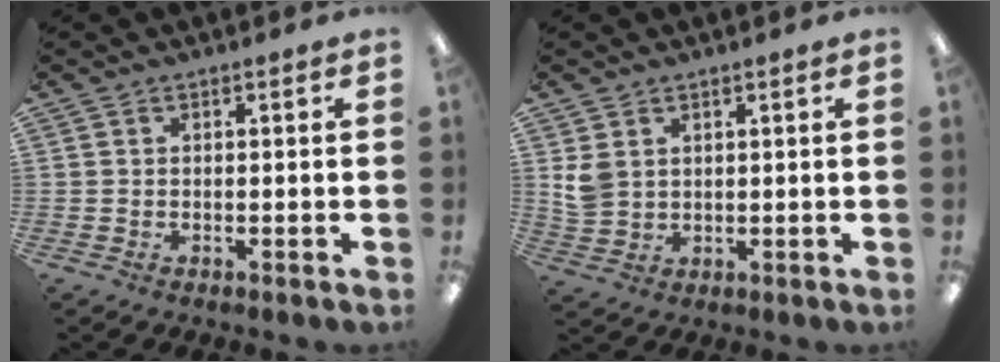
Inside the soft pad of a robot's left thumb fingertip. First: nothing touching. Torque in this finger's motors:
{"motor_torque": [0.65, 0.59, 0.65, -0.40, 0.04]}